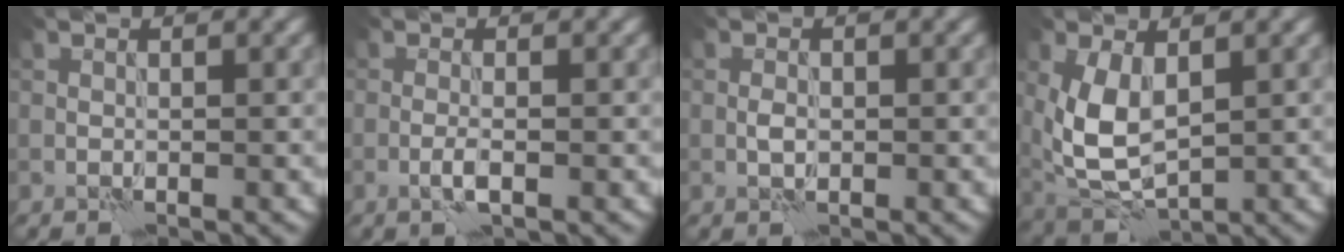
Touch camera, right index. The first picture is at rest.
{"total": 1.3, "force": [-0.4, 0.3, 1.2], "torque": [-0.027, 0.001, -0.012]}
{"total": 0.9, "force": [0.0, 0.6, 0.7], "torque": [-0.014, 0.001, -0.003]}
{"total": 6.1, "force": [1.2, 3.6, 4.8], "torque": [-0.122, -0.005, 0.026]}